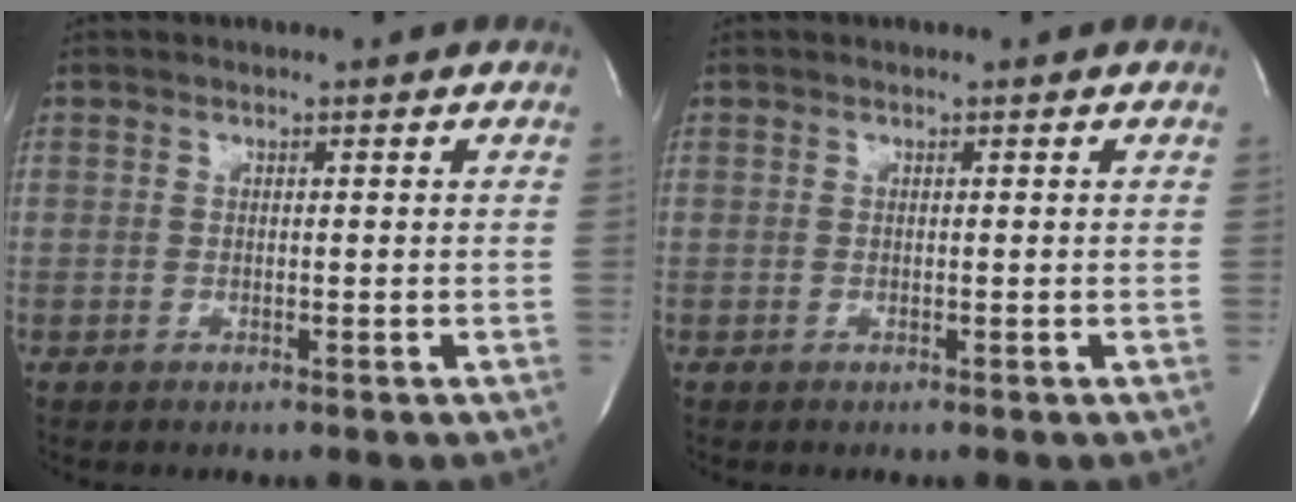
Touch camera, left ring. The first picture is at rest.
{"total": 0.0}